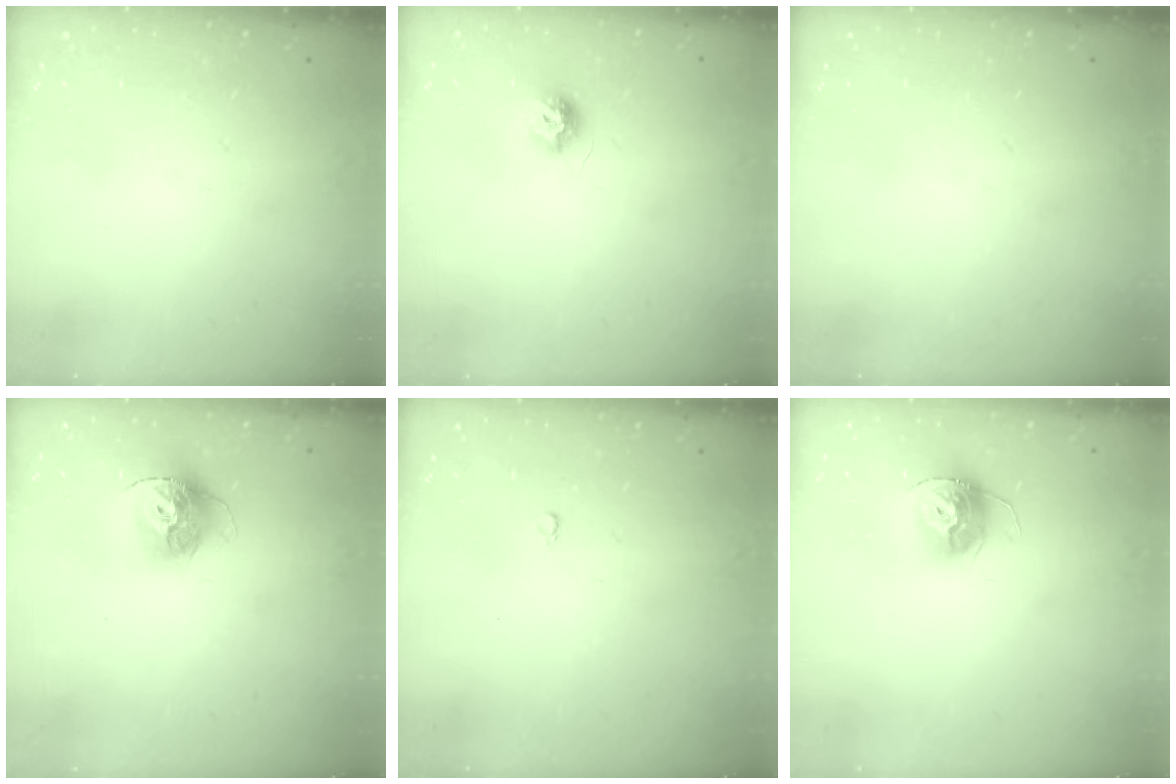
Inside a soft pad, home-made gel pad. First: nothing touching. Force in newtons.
{"total": 7.6, "press": 7.6, "slide": 0.2}
{"total": 0.0}
{"total": 13.8, "press": 13.8, "slide": 1.3}
{"total": 2.4, "press": 2.4, "slide": 0.2}
{"total": 11.3, "press": 11.3, "slide": 0.7}